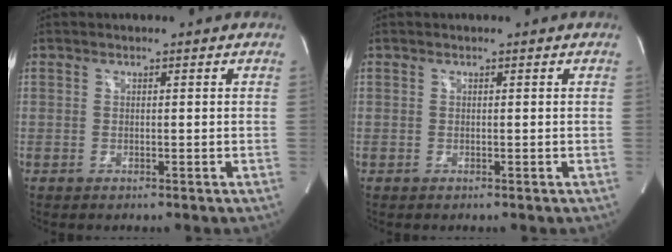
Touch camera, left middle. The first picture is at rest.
{"total": 0.0}